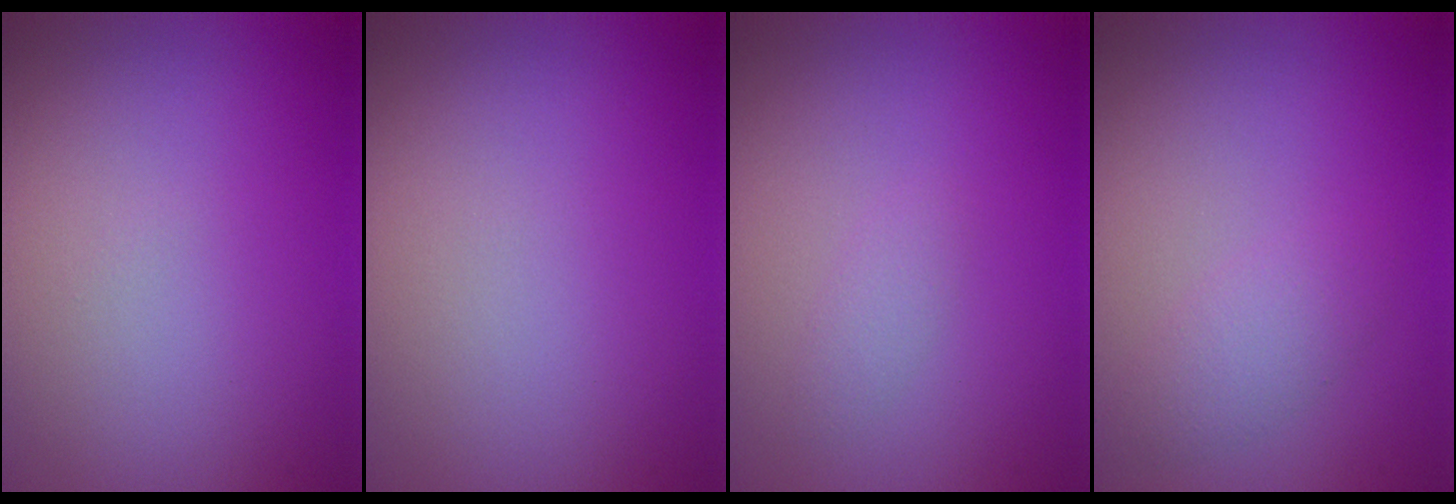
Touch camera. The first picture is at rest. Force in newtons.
{"total": 0.0}
{"total": 0.9, "press": 0.9, "slide": 0.0}
{"total": 1.8, "press": 1.8, "slide": 0.1}